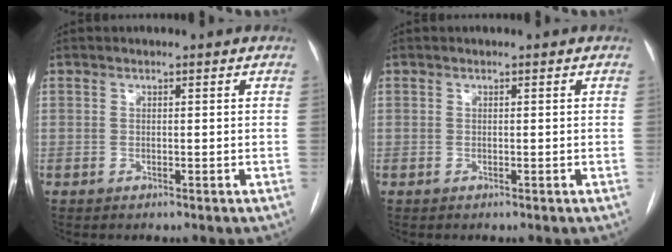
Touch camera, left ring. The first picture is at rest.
{"total": 0.0}